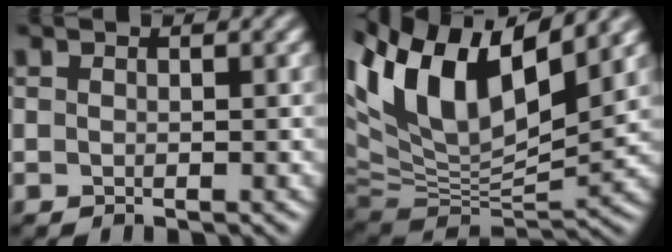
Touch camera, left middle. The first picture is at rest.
{"total": 12.1, "force": [5.5, 4.7, 9.7], "torque": [-0.198, 0.015, 0.098]}